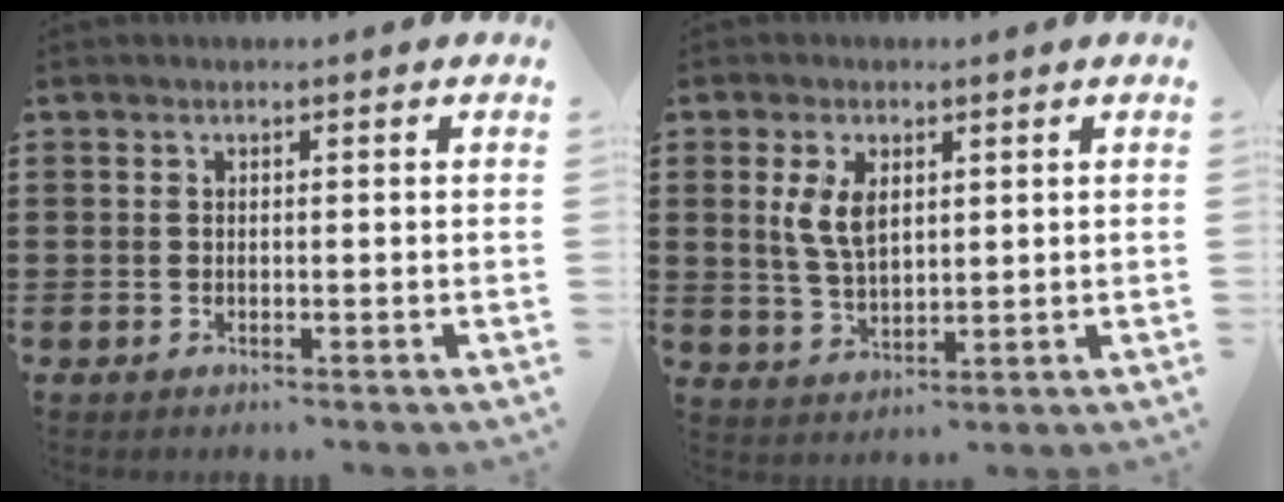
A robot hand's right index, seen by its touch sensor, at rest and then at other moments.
{"total": 5.7, "force": [1.7, 3.0, 4.5], "torque": [-0.104, 0.005, 0.027]}